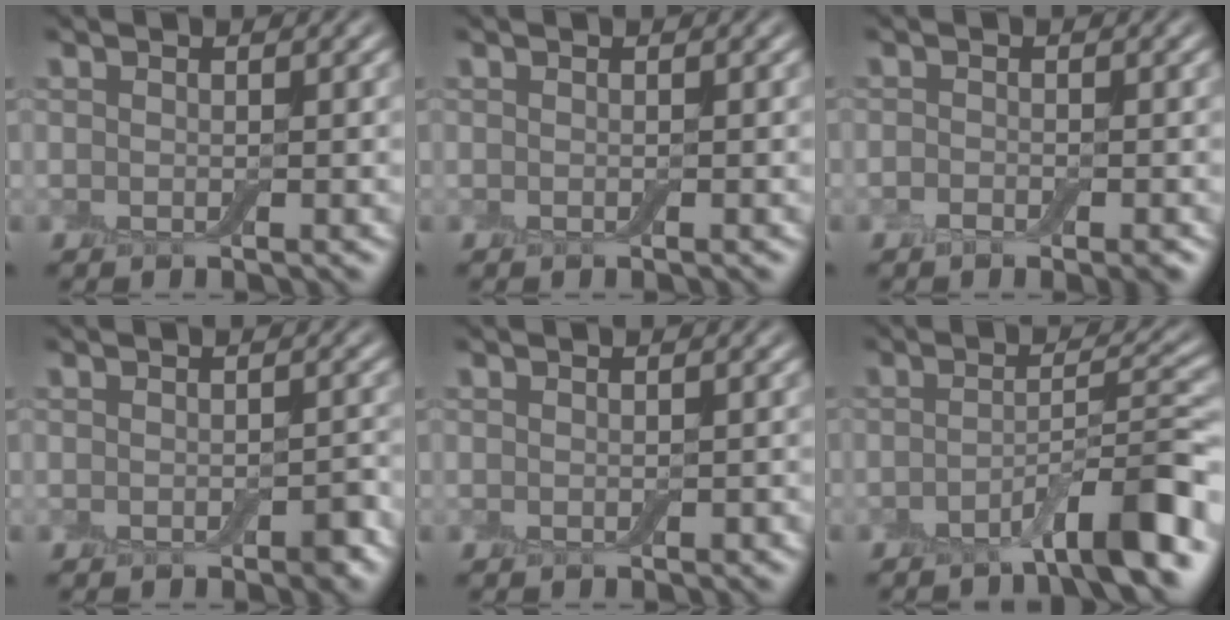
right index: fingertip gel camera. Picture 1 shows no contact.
{"total": 0.0}
{"total": 1.6, "force": [-1.0, 0.7, 1.1], "torque": [-0.015, -0.002, -0.017]}
{"total": 1.5, "force": [-0.7, 0.7, 1.1], "torque": [-0.017, -0.002, -0.008]}
{"total": 0.5, "force": [-0.1, 0.4, 0.3], "torque": [-0.006, -0.003, -0.001]}
{"total": 6.4, "force": [-3.7, 0.9, 5.1], "torque": [-0.072, 0.015, -0.063]}